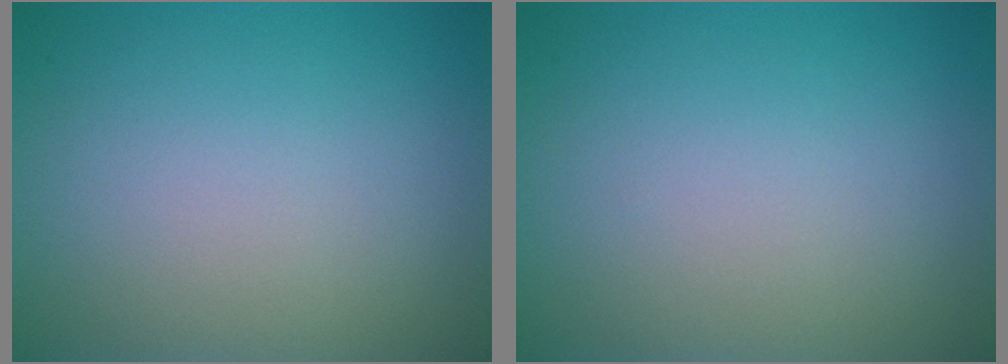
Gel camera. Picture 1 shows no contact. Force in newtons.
{"total": 0.0}